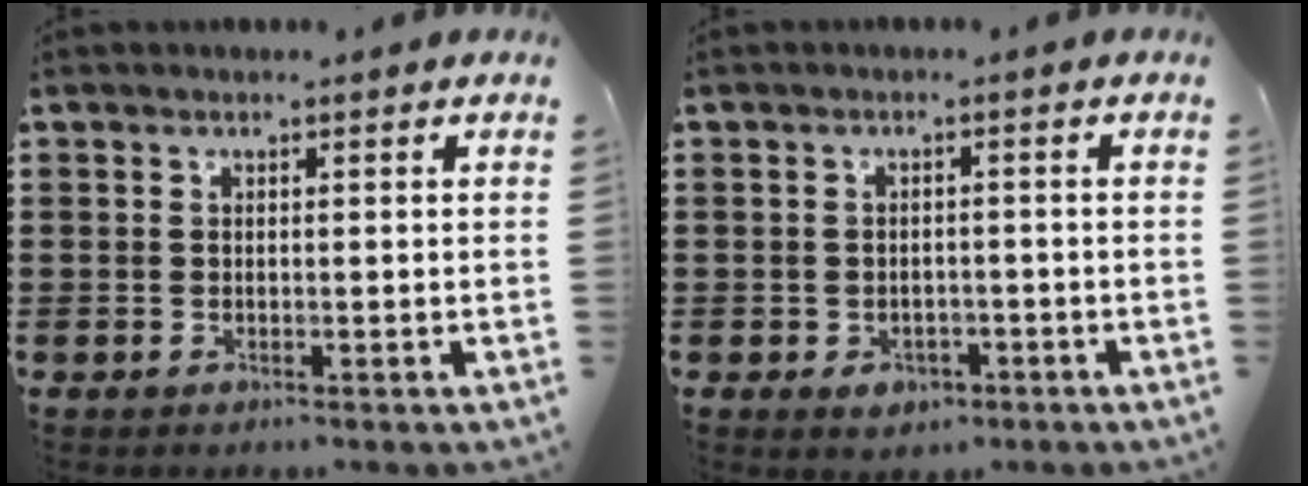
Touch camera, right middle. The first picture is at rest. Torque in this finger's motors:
{"motor_torque": [0.85, -0.27, 0.06, 0.06]}